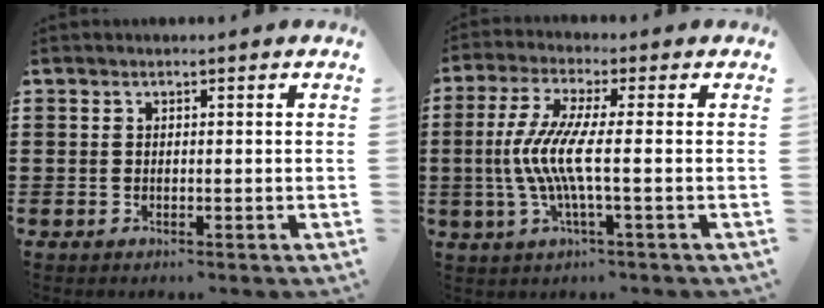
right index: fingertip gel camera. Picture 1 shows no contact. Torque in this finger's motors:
{"motor_torque": [1.52, -0.36, 0.95, 0.21]}